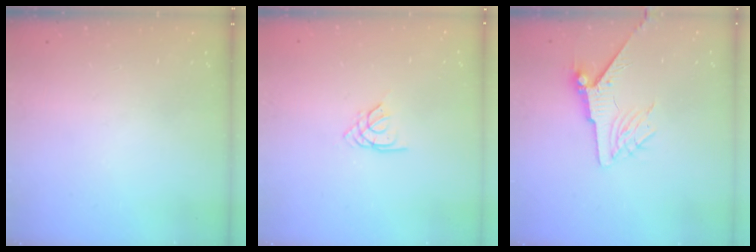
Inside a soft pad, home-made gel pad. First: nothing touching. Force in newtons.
{"total": 2.3, "press": 2.3, "slide": 0.5}
{"total": 7.3, "press": 7.2, "slide": 1.0}